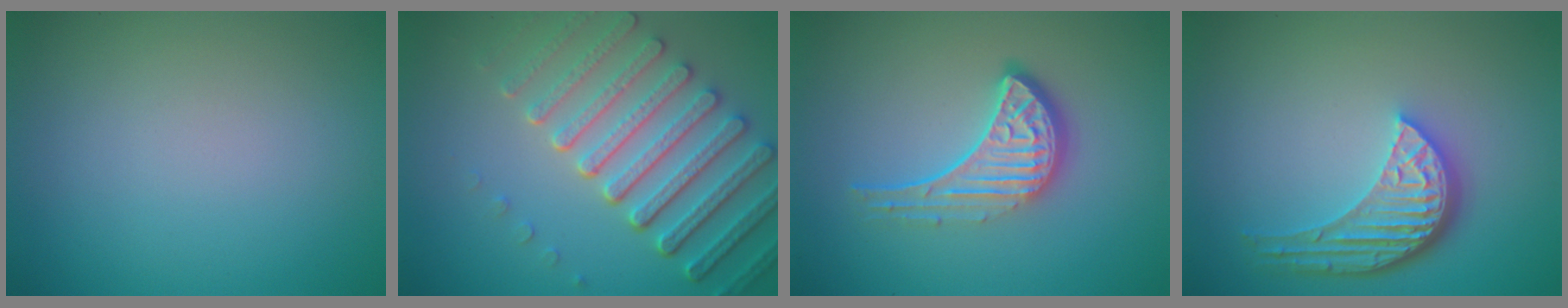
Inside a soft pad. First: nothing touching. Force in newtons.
{"total": 7.3, "press": 5.6, "slide": 4.8}
{"total": 4.6, "press": 3.4, "slide": 3.2}
{"total": 5.2, "press": 3.9, "slide": 3.5}